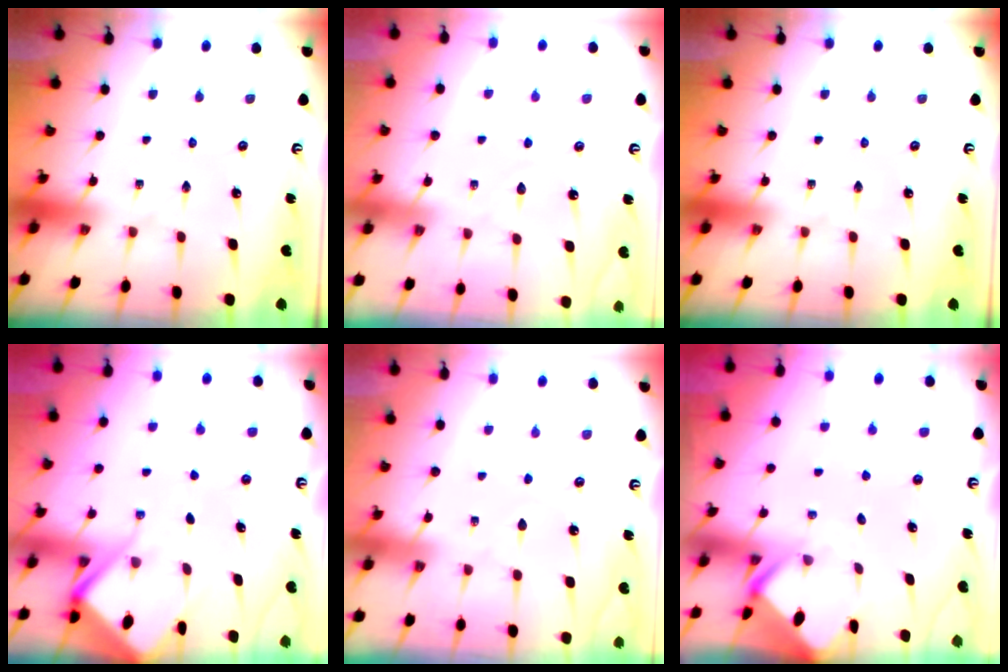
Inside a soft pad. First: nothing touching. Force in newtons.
{"total": 4.2, "press": 4.2, "slide": 0.5}
{"total": 0.0}
{"total": 4.6, "press": 4.6, "slide": 0.5}
{"total": 5.0, "press": 5.0, "slide": 0.6}
{"total": 3.1, "press": 3.1, "slide": 0.2}